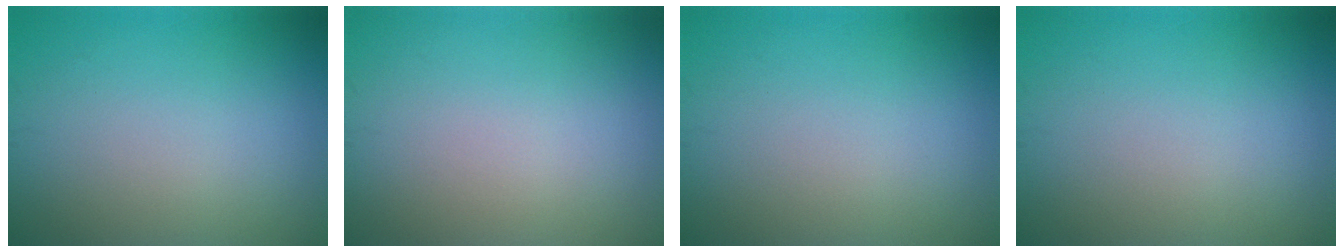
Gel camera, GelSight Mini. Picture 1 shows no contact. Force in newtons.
{"total": 0.0}
{"total": 0.0}
{"total": 0.0}